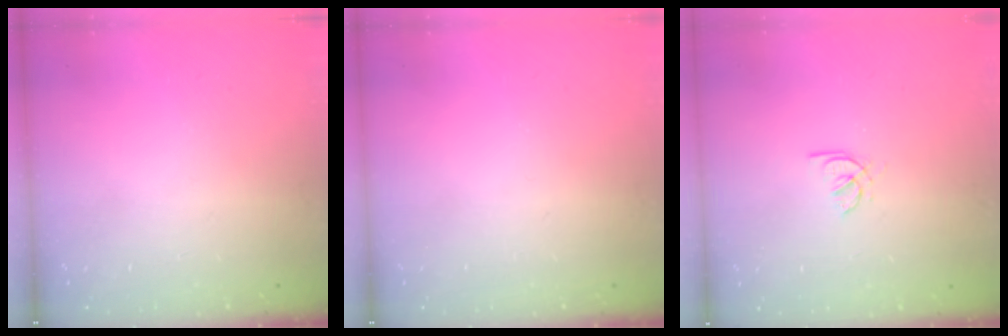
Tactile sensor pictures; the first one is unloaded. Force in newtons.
{"total": 0.0}
{"total": 1.8, "press": 1.8, "slide": 0.3}